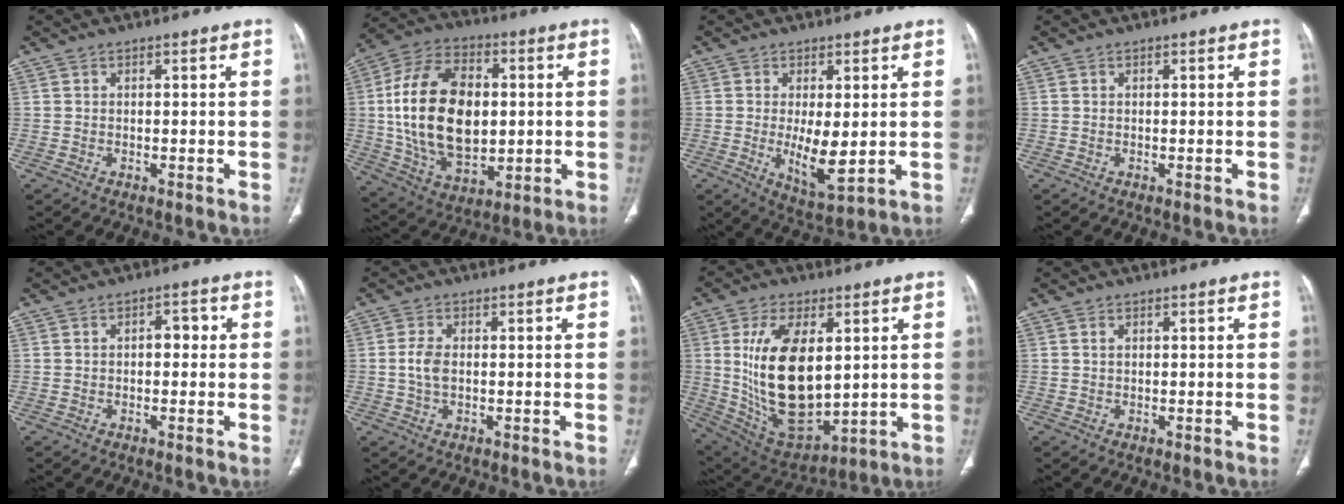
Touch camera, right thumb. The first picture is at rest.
{"total": 22.9, "force": [1.0, 14.3, 17.9], "torque": [-0.310, 0.001, 0.029]}
{"total": 7.8, "force": [-0.3, 2.9, 7.2], "torque": [-0.117, -0.022, 0.006]}
{"total": 0.0}
{"total": 2.9, "force": [0.1, 1.9, 2.2], "torque": [-0.020, 0.013, -0.004]}
{"total": 3.5, "force": [-0.1, 2.0, 2.9], "torque": [-0.065, 0.004, -0.003]}
{"total": 20.8, "force": [2.8, 11.0, 17.4], "torque": [-0.309, -0.021, 0.073]}
{"total": 0.8, "force": [0.3, 0.5, 0.5], "torque": [-0.012, 0.001, 0.007]}